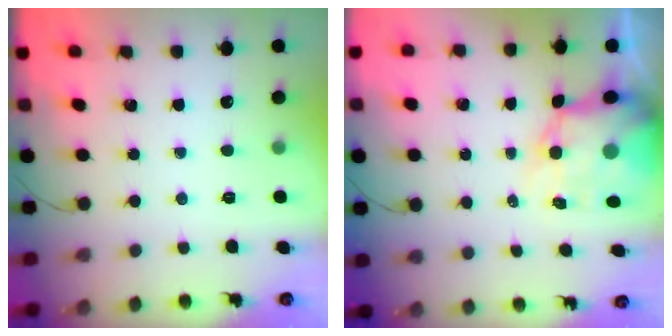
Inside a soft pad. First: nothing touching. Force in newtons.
{"total": 10.4, "press": 9.9, "slide": 3.3}